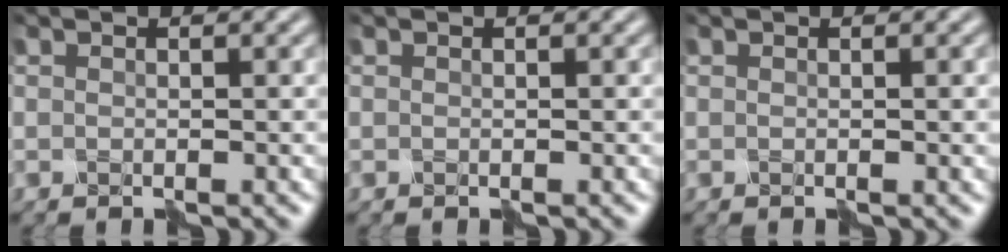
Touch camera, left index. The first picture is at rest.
{"total": 0.0}
{"total": 1.0, "force": [0.0, 0.3, 1.0], "torque": [-0.012, 0.003, -0.002]}